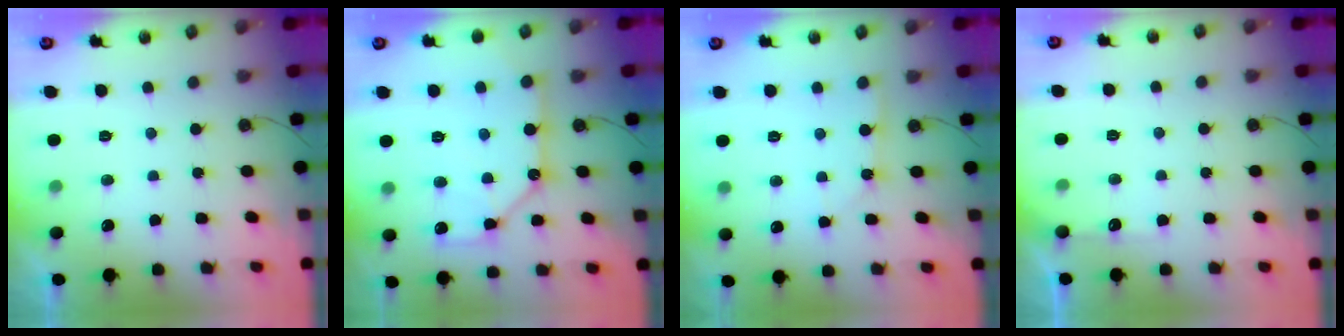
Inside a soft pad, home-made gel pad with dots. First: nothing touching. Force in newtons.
{"total": 13.7, "press": 13.6, "slide": 1.6}
{"total": 2.5, "press": 2.5, "slide": 0.3}
{"total": 4.3, "press": 4.3, "slide": 0.4}